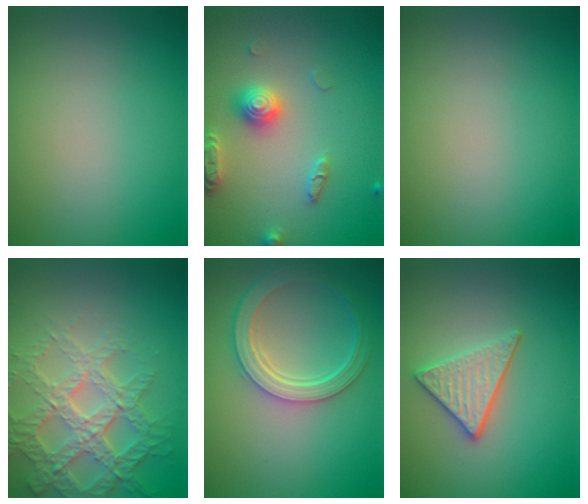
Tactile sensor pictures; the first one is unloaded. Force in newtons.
{"total": 3.7, "press": 3.6, "slide": 0.4}
{"total": 0.0}
{"total": 6.6, "press": 5.0, "slide": 4.3}
{"total": 4.9, "press": 3.8, "slide": 3.0}
{"total": 3.2, "press": 2.9, "slide": 1.4}